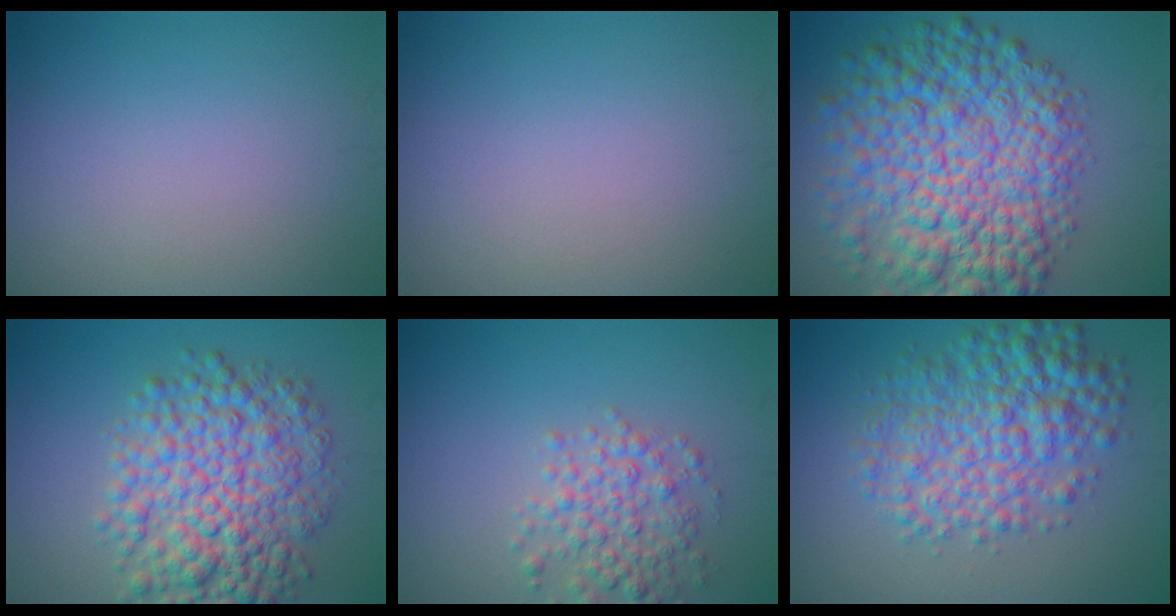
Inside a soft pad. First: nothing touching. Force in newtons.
{"total": 0.0}
{"total": 12.0, "press": 12.0, "slide": 0.2}
{"total": 8.6, "press": 8.6, "slide": 0.0}
{"total": 3.7, "press": 3.7, "slide": 0.1}
{"total": 7.0, "press": 7.0, "slide": 0.1}